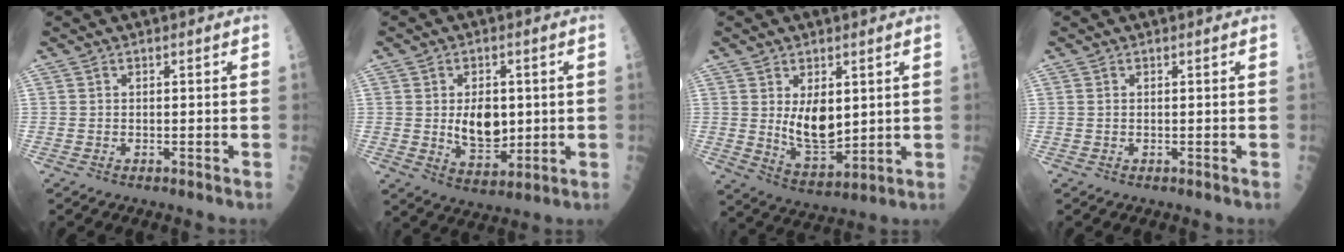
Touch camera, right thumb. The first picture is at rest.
{"total": 9.0, "force": [0.5, 5.5, 7.0], "torque": [-0.082, -0.012, 0.020]}
{"total": 9.3, "force": [1.8, 5.1, 7.6], "torque": [-0.104, -0.028, 0.049]}
{"total": 0.0}